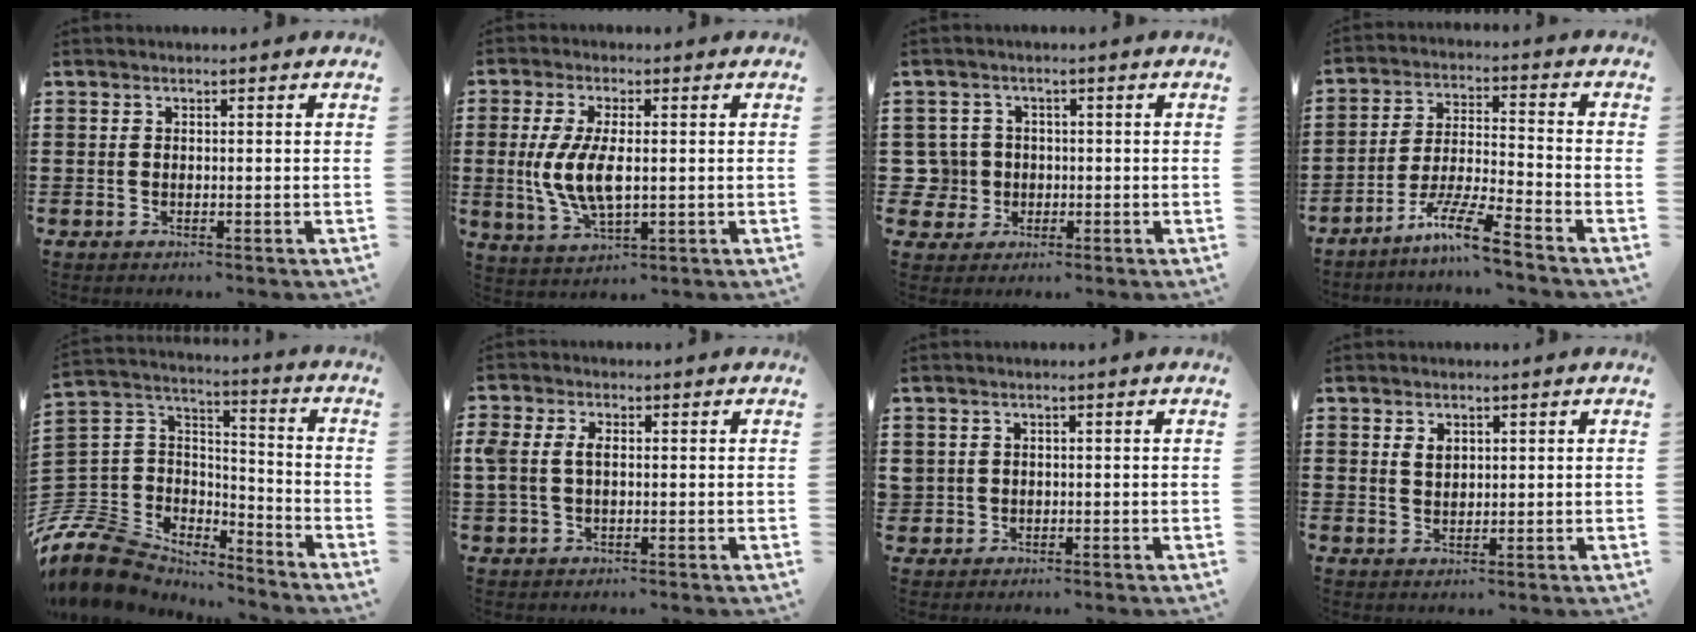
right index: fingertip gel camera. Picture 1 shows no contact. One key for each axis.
{"total": 7.4, "fx": 0.0, "fy": 2.9, "fz": 6.8, "tx": -0.153, "ty": -0.004, "tz": -0.005}
{"total": 4.3, "fx": -0.3, "fy": 4.2, "fz": 0.7, "tx": -0.047, "ty": 0.007, "tz": -0.011}
{"total": 8.6, "fx": -6.7, "fy": -0.2, "fz": 5.4, "tx": -0.115, "ty": -0.009, "tz": -0.131}
{"total": 10.6, "fx": -8.5, "fy": 5.8, "fz": 2.7, "tx": -0.103, "ty": 0.005, "tz": -0.171}
{"total": 3.1, "fx": 0.4, "fy": 1.9, "fz": 2.4, "tx": -0.067, "ty": 0.004, "tz": 0.001}
{"total": 1.2, "fx": 0.1, "fy": 1.2, "fz": 0.0, "tx": -0.004, "ty": 0.006, "tz": 0.001}
{"total": 1.8, "fx": 1.0, "fy": 1.1, "fz": 1.0, "tx": -0.023, "ty": 0.002, "tz": 0.019}